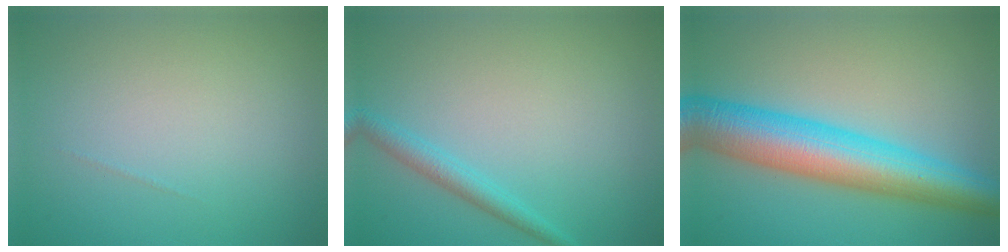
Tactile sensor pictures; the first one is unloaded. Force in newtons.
{"total": 1.9, "press": 1.9, "slide": 0.1}
{"total": 9.1, "press": 9.1, "slide": 0.2}